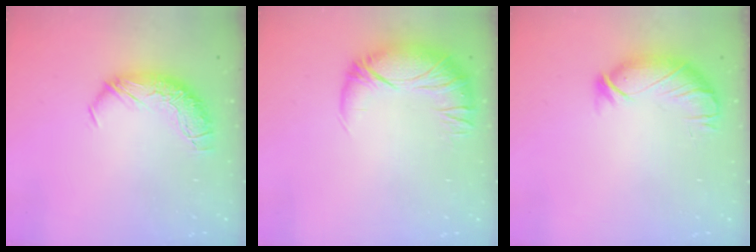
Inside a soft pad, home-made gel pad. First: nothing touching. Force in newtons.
{"total": 2.7, "press": 0.9, "slide": 2.5}
{"total": 3.7, "press": 3.2, "slide": 1.8}